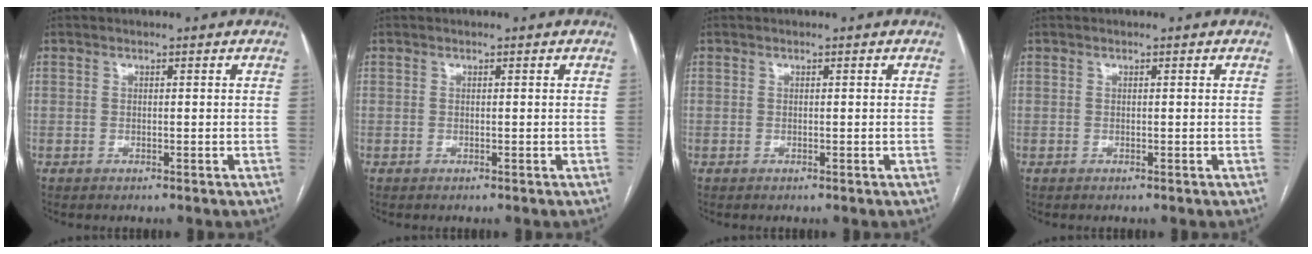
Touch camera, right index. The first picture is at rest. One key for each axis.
{"total": 0.0}
{"total": 0.0}
{"total": 0.0}